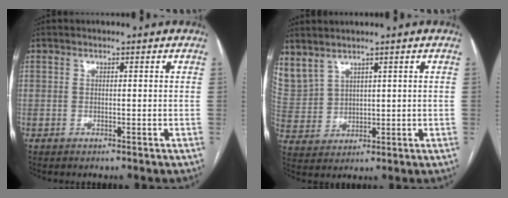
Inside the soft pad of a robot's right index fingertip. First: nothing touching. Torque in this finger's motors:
{"motor_torque": [-0.24, 0.39, 0.00, 0.01]}